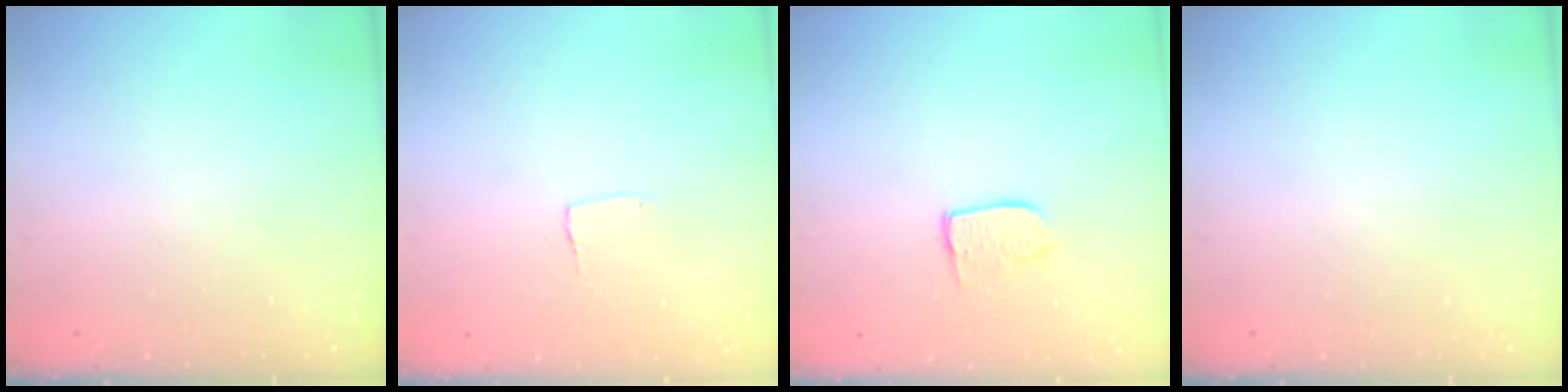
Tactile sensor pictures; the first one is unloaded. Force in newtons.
{"total": 3.8, "press": 3.8, "slide": 0.1}
{"total": 6.7, "press": 6.7, "slide": 0.2}
{"total": 0.0}